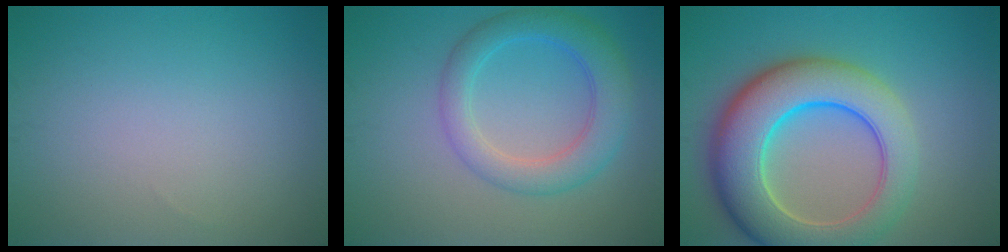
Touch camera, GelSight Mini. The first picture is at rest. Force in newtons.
{"total": 4.7, "press": 4.7, "slide": 0.1}
{"total": 10.2, "press": 10.2, "slide": 0.3}